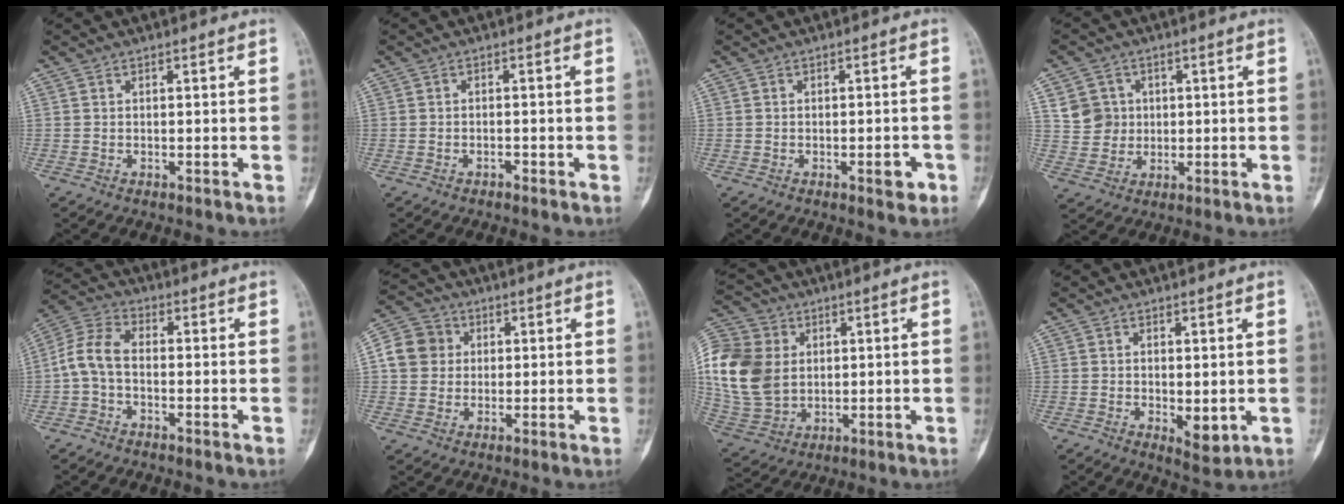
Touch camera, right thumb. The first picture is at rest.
{"total": 1.0, "force": [-0.7, 0.6, 0.4], "torque": [-0.008, 0.003, -0.011]}
{"total": 3.2, "force": [-1.4, 1.3, 2.5], "torque": [-0.025, 0.007, -0.013]}
{"total": 6.7, "force": [1.8, 6.3, 1.4], "torque": [0.004, -0.004, 0.035]}
{"total": 6.9, "force": [-1.1, 4.2, 5.4], "torque": [-0.112, 0.023, -0.035]}
{"total": 8.1, "force": [1.2, 7.5, 2.9], "torque": [-0.037, 0.009, 0.012]}
{"total": 19.1, "force": [3.0, 14.9, 11.5], "torque": [-0.245, 0.000, 0.067]}
{"total": 4.5, "force": [-0.5, 2.3, 3.9], "torque": [-0.047, -0.014, 0.002]}